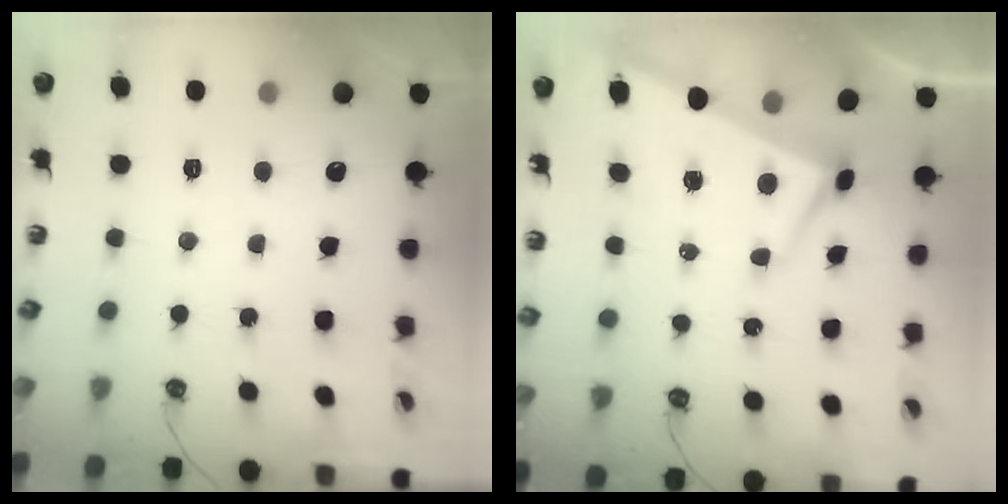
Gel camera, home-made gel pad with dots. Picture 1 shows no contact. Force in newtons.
{"total": 2.7, "press": 2.5, "slide": 0.9}